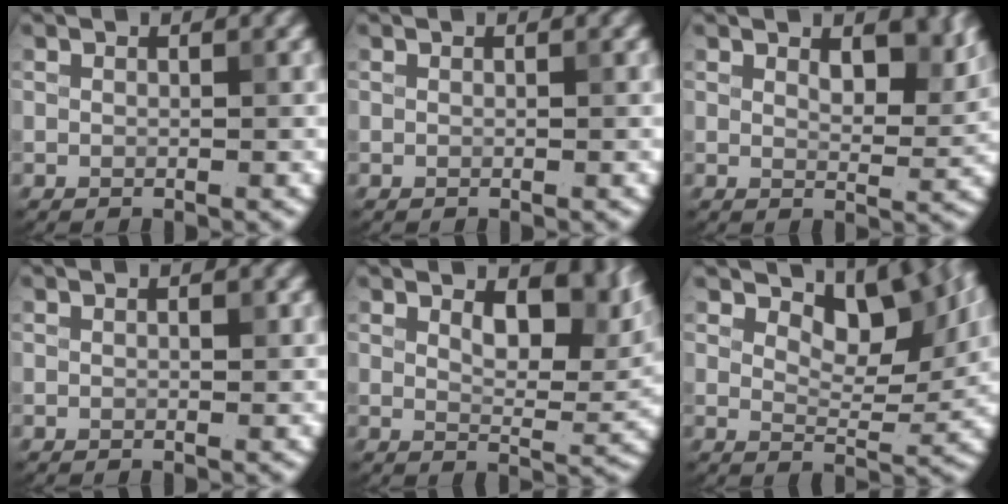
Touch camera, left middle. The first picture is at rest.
{"total": 0.0}
{"total": 3.6, "force": [1.9, 1.7, 2.6], "torque": [-0.039, -0.007, 0.030]}
{"total": 0.6, "force": [0.1, 0.2, 0.6], "torque": [-0.008, 0.001, 0.002]}
{"total": 6.5, "force": [2.8, 3.1, 4.9], "torque": [-0.073, -0.009, 0.045]}
{"total": 5.7, "force": [3.3, 2.6, 3.9], "torque": [-0.055, -0.011, 0.044]}